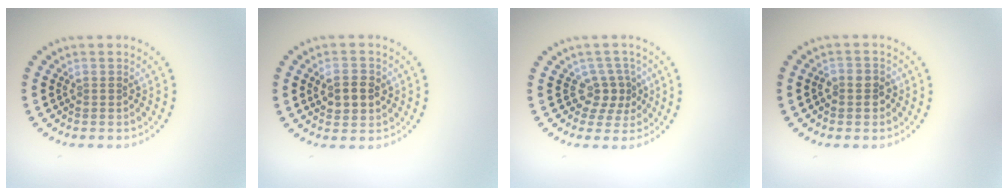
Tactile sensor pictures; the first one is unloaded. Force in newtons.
{"total": 3.0, "press": 3.0, "slide": 0.3}
{"total": 2.6, "press": 1.8, "slide": 1.8}
{"total": 1.9, "press": 1.8, "slide": 0.6}